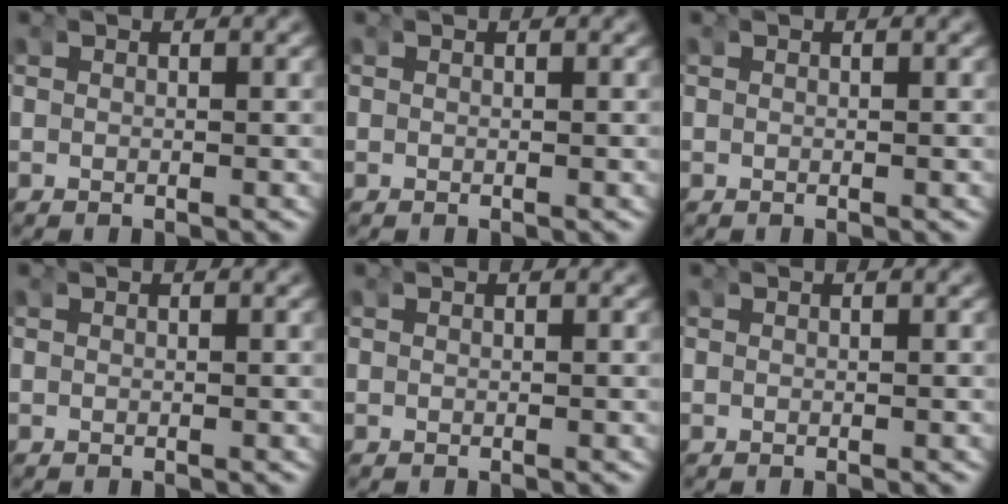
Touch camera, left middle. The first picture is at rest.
{"total": 0.0}
{"total": 0.0}
{"total": 0.0}
{"total": 0.0}
{"total": 0.0}